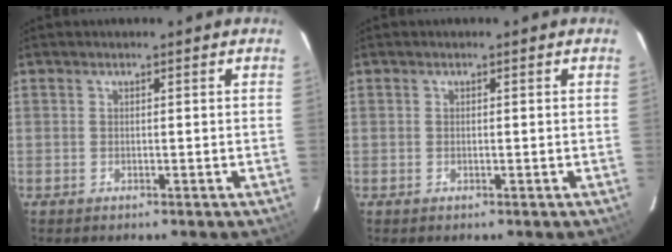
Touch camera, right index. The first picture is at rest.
{"total": 0.0}